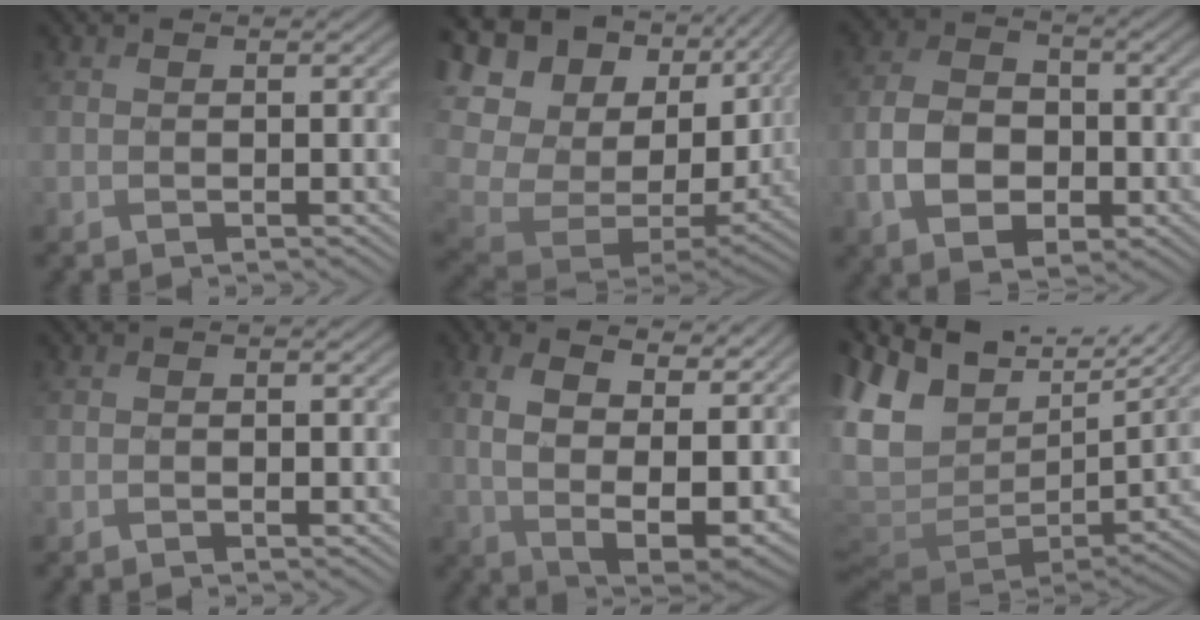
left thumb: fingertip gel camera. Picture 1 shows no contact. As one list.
[{"total": 16.3, "force": [3.4, 11.1, 11.4], "torque": [-0.240, -0.025, 0.101]}, {"total": 7.1, "force": [-2.6, 5.0, 4.4], "torque": [-0.085, -0.006, -0.052]}, {"total": 1.7, "force": [-0.9, 1.0, 1.0], "torque": [-0.011, -0.002, -0.010]}, {"total": 13.7, "force": [3.1, 7.5, 11.1], "torque": [-0.201, -0.015, 0.058]}, {"total": 13.5, "force": [4.0, 7.9, 10.1], "torque": [-0.234, -0.008, 0.098]}]